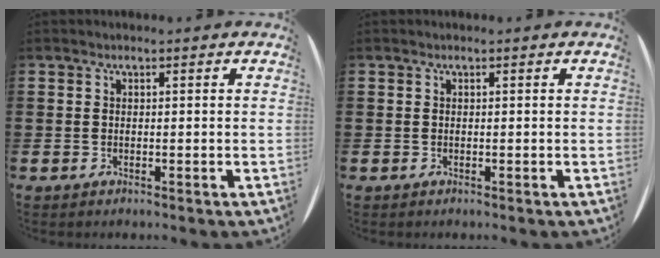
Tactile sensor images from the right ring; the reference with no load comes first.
{"total": 0.0}